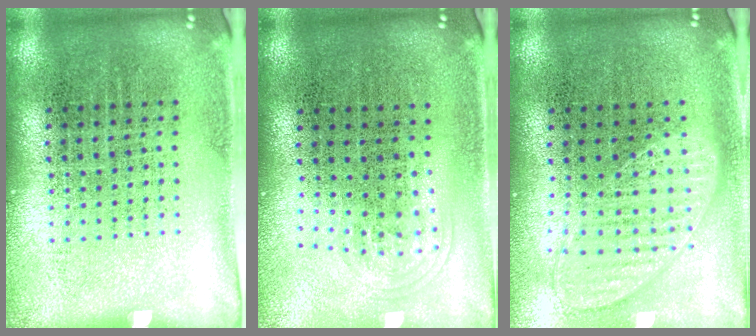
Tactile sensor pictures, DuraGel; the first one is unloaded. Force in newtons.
{"total": 1.0, "press": 0.7, "slide": 0.7}
{"total": 1.0, "press": 1.0, "slide": 0.2}